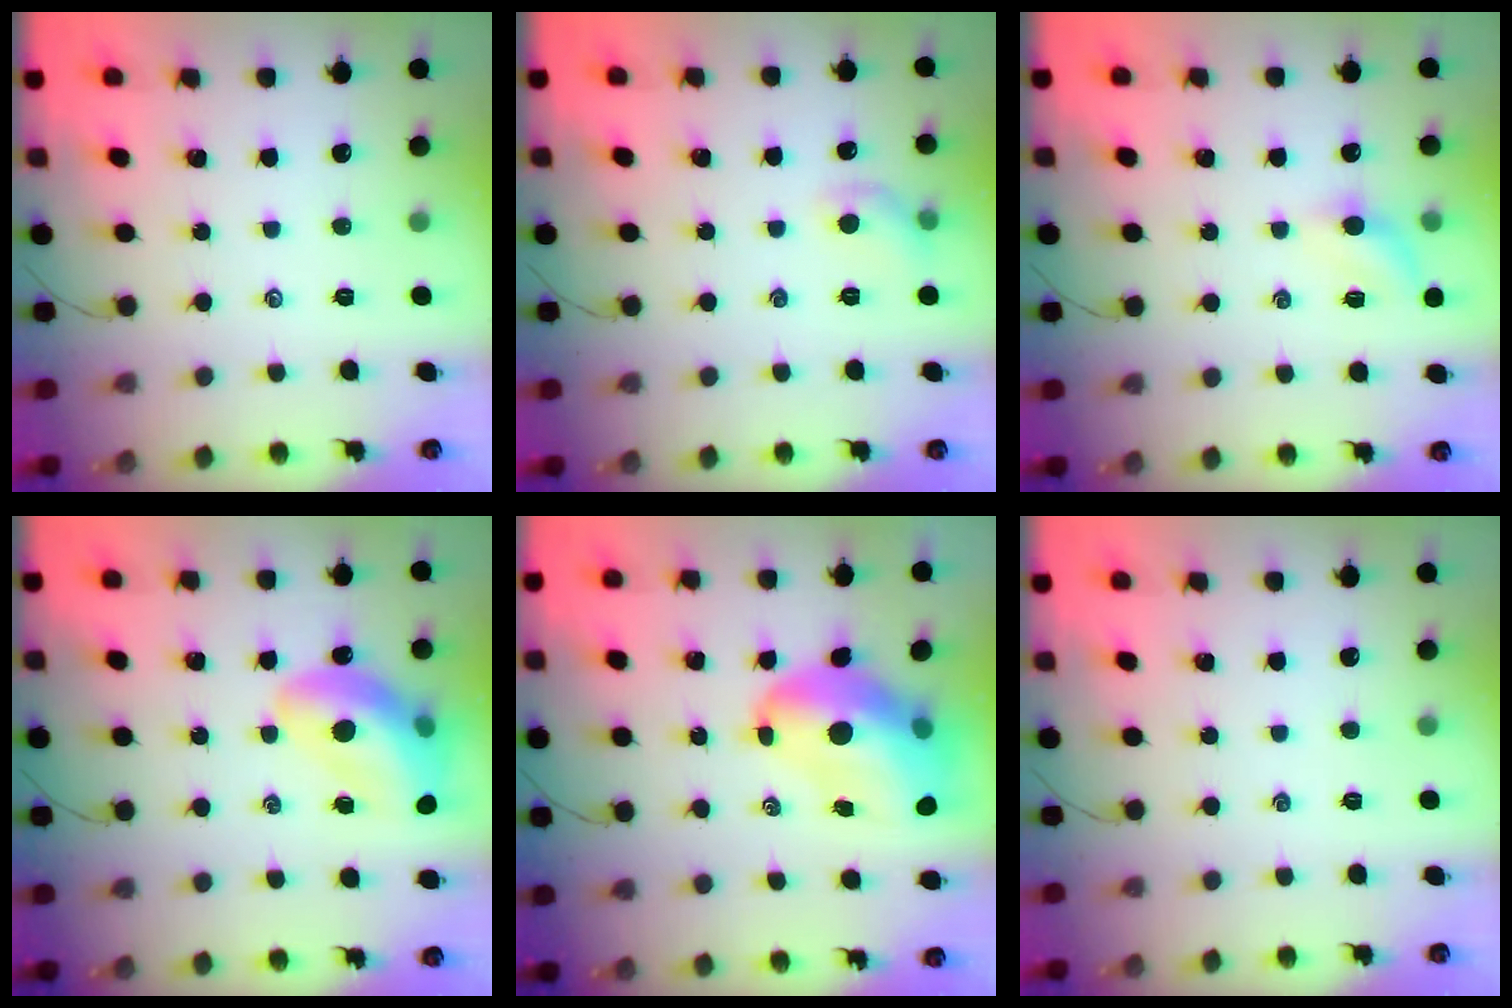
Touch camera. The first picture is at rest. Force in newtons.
{"total": 6.5, "press": 6.4, "slide": 1.3}
{"total": 6.4, "press": 6.2, "slide": 1.6}
{"total": 18.1, "press": 17.6, "slide": 4.3}
{"total": 15.4, "press": 14.7, "slide": 4.5}
{"total": 0.0}